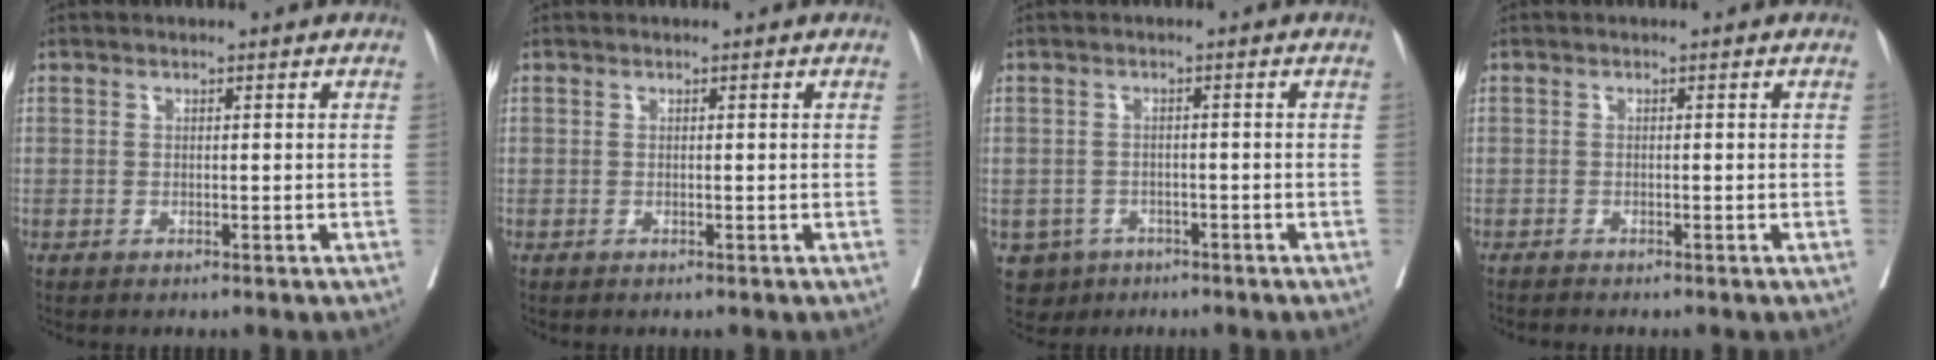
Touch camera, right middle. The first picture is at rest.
{"total": 0.0}
{"total": 4.2, "force": [-2.4, 3.4, 0.4], "torque": [-0.006, 0.006, -0.034]}
{"total": 1.0, "force": [-1.0, -0.1, 0.3], "torque": [-0.009, -0.002, -0.017]}